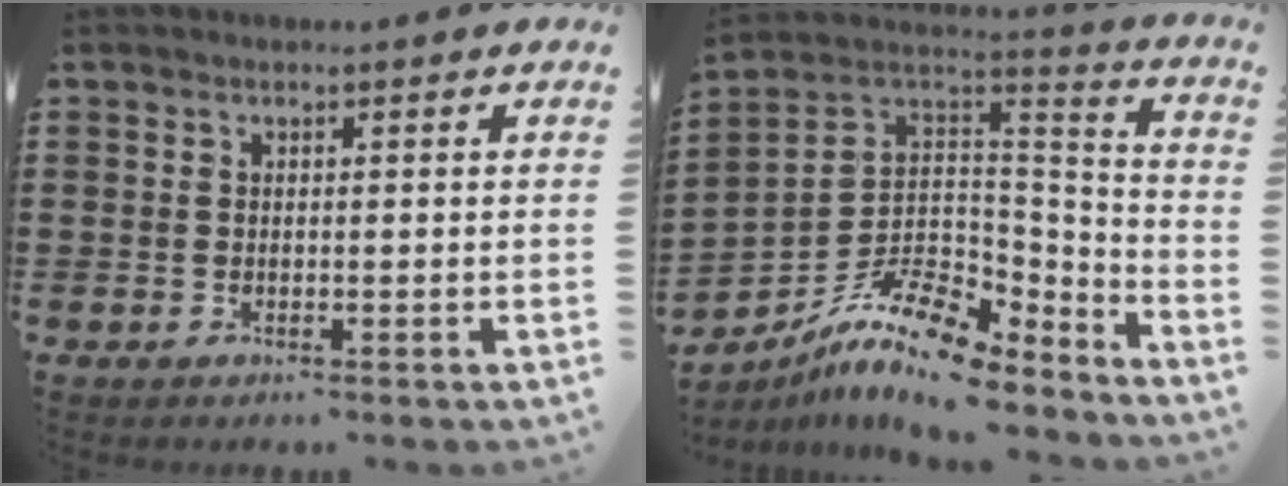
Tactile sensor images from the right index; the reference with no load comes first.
{"total": 11.5, "force": [-8.3, 4.0, 7.0], "torque": [-0.141, 0.015, -0.159]}